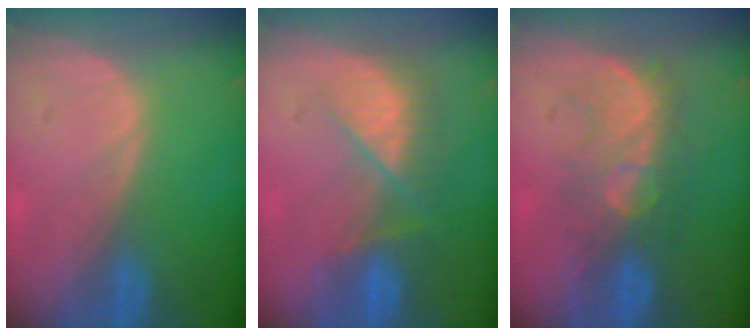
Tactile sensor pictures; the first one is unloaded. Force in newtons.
{"total": 7.5, "press": 6.8, "slide": 3.3}
{"total": 7.9, "press": 7.7, "slide": 1.5}